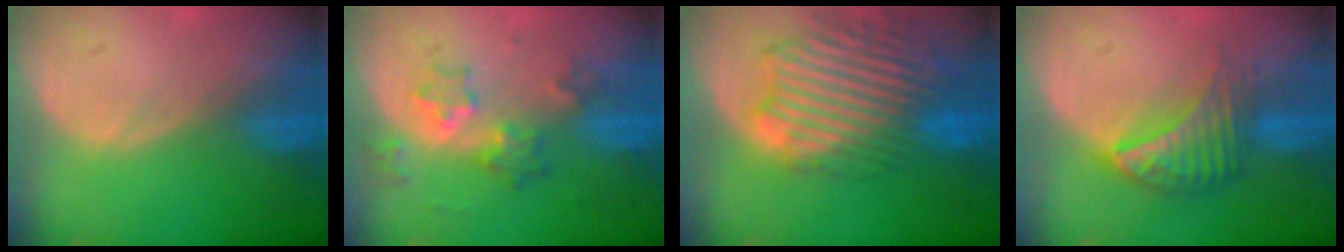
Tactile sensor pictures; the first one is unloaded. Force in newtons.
{"total": 6.2, "press": 5.5, "slide": 3.0}
{"total": 13.9, "press": 11.7, "slide": 7.4}
{"total": 7.4, "press": 6.6, "slide": 3.5}